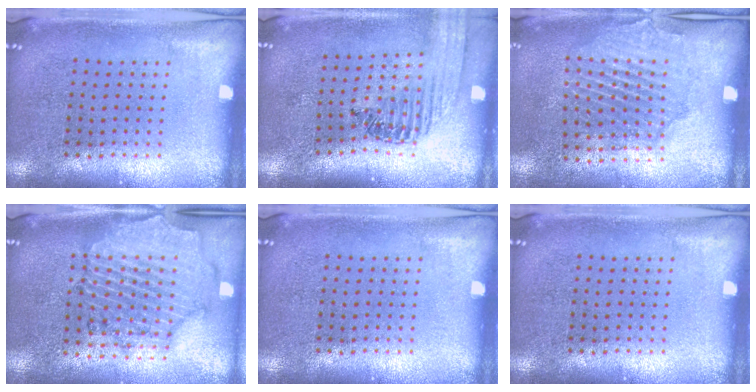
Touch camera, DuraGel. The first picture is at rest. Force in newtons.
{"total": 1.4, "press": 1.4, "slide": 0.2}
{"total": 1.6, "press": 1.4, "slide": 0.7}
{"total": 1.6, "press": 1.6, "slide": 0.3}
{"total": 0.0}
{"total": 0.0}